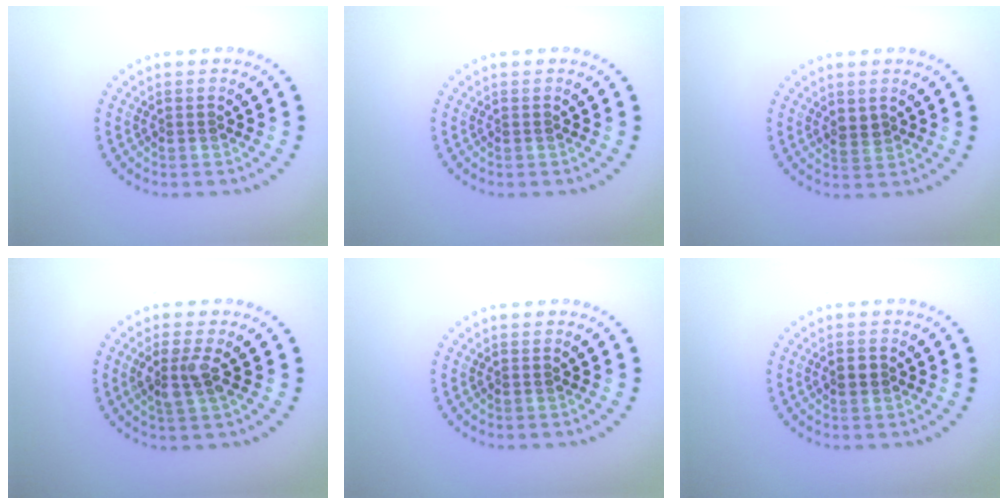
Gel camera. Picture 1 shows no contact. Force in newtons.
{"total": 0.0}
{"total": 1.2, "press": 1.1, "slide": 0.5}
{"total": 2.7, "press": 2.6, "slide": 0.9}
{"total": 0.0}
{"total": 1.7, "press": 1.7, "slide": 0.1}